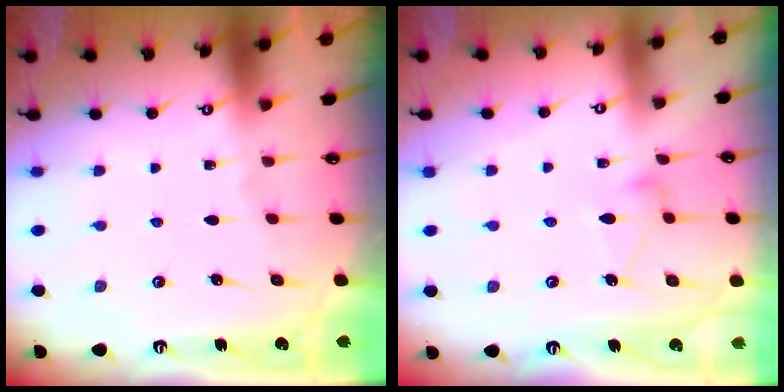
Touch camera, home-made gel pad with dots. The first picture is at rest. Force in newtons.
{"total": 6.9, "press": 6.8, "slide": 0.4}